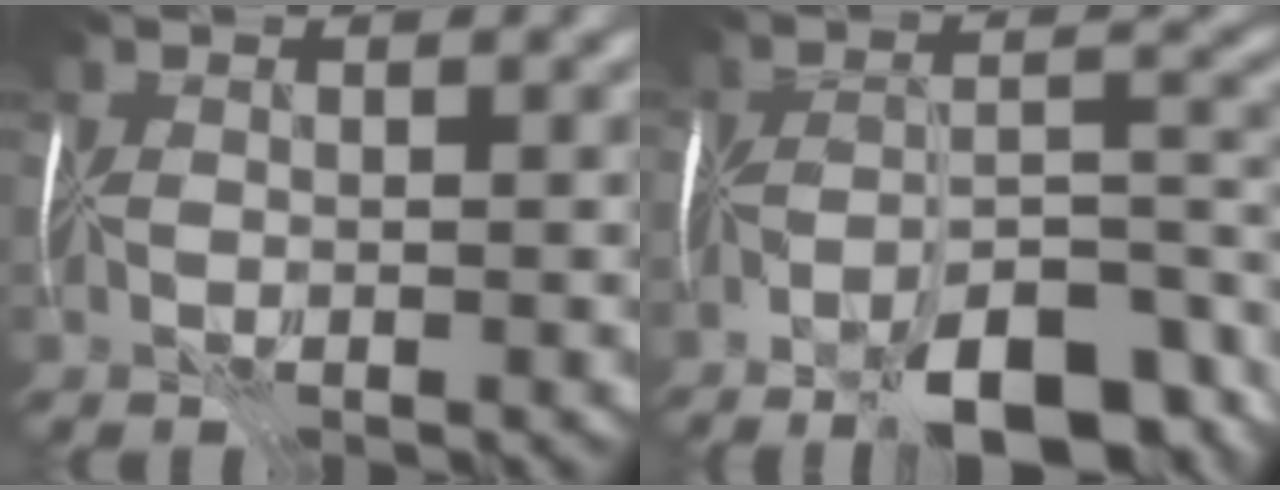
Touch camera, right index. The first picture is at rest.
{"total": 10.3, "force": [-7.4, 2.8, 6.7], "torque": [-0.096, 0.005, -0.127]}